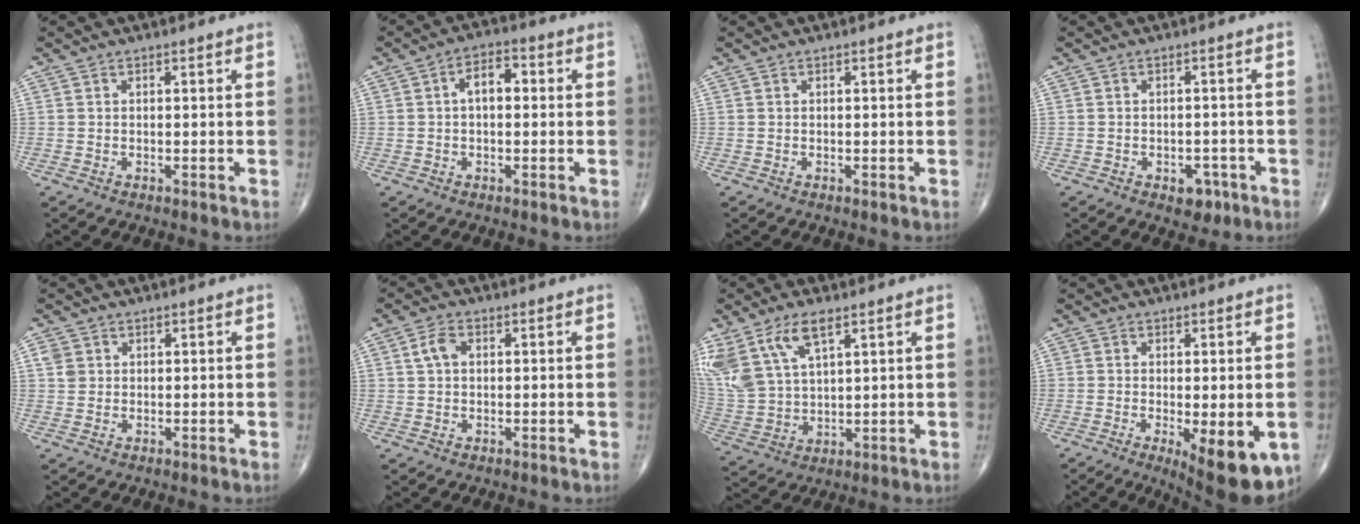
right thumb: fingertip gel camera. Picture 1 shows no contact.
{"total": 5.4, "force": [0.5, 3.1, 4.4], "torque": [-0.063, 0.020, 0.001]}
{"total": 0.0}
{"total": 4.1, "force": [-2.0, 2.7, 2.3], "torque": [-0.011, 0.011, -0.022]}
{"total": 2.3, "force": [0.7, 2.0, 0.8], "torque": [-0.008, -0.001, 0.015]}
{"total": 3.6, "force": [0.8, 2.4, 2.6], "torque": [-0.052, 0.008, 0.013]}
{"total": 14.6, "force": [7.9, 7.1, 10.0], "torque": [-0.219, -0.018, 0.164]}
{"total": 12.0, "force": [-4.4, 4.2, 10.3], "torque": [-0.129, -0.016, -0.054]}